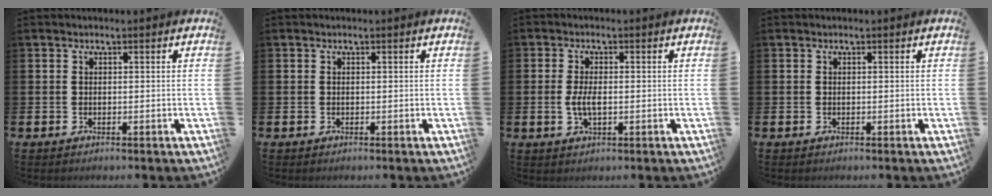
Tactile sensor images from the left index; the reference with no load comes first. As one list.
[{"total": 0.0}, {"total": 3.0, "force": [-0.3, 1.3, 2.7], "torque": [-0.051, -0.003, -0.010]}, {"total": 0.0}]